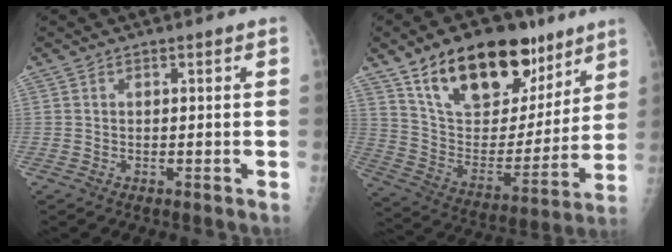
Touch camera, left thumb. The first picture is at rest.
{"total": 25.1, "force": [15.5, 12.9, 14.8], "torque": [-0.192, -0.051, 0.263]}